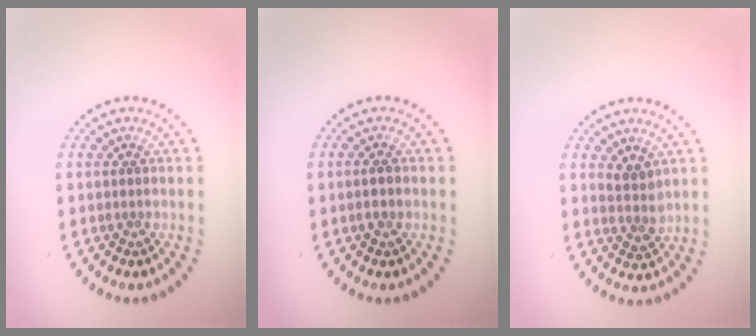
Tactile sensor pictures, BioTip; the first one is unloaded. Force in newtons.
{"total": 1.1, "press": 1.1, "slide": 0.3}
{"total": 2.0, "press": 1.6, "slide": 1.2}